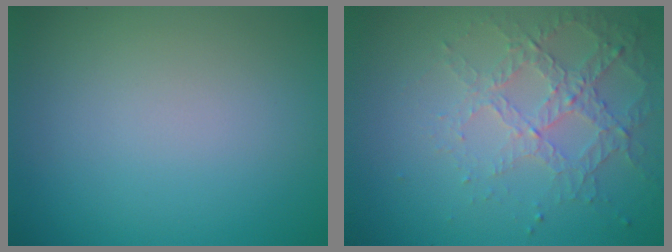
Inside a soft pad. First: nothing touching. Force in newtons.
{"total": 4.5, "press": 3.1, "slide": 3.2}